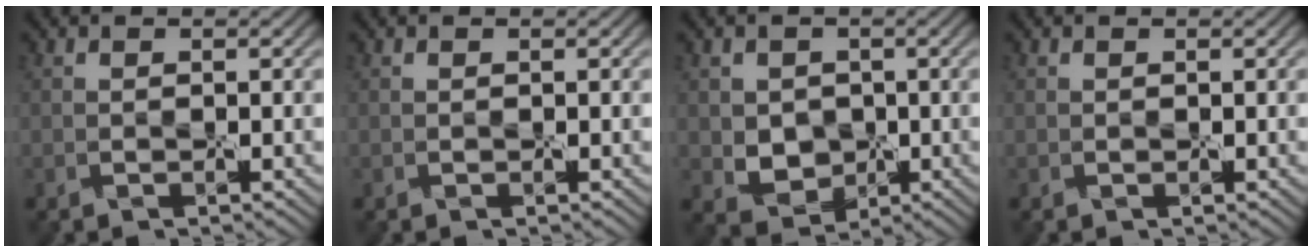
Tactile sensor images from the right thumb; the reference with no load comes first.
{"total": 0.0}
{"total": 2.8, "force": [0.4, 2.7, 0.6], "torque": [-0.018, -0.005, 0.004]}
{"total": 0.0}